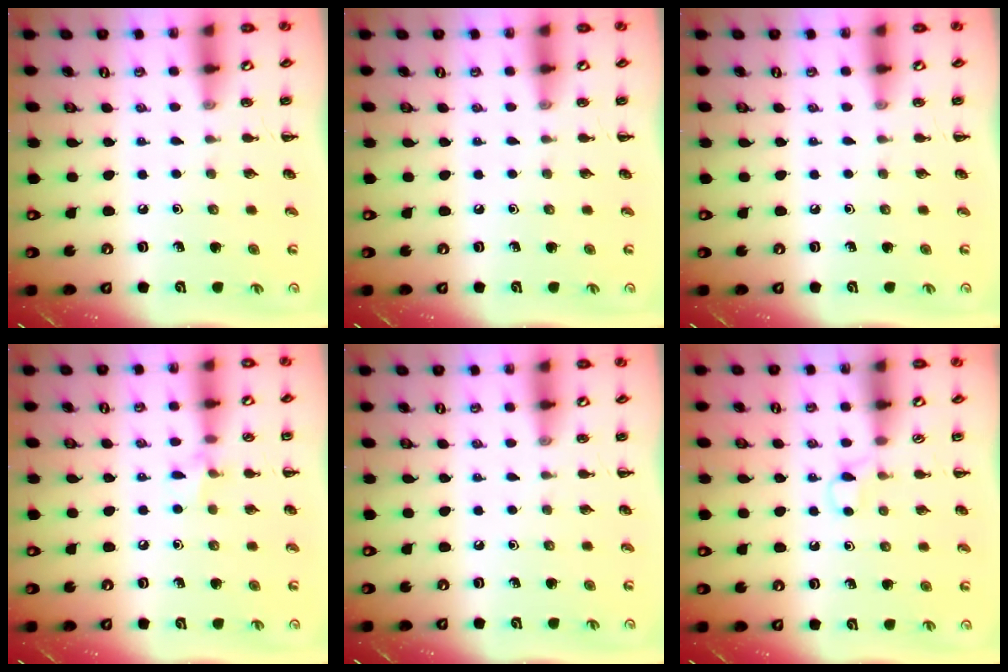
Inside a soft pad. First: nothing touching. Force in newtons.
{"total": 0.0}
{"total": 0.0}
{"total": 5.9, "press": 5.6, "slide": 1.9}
{"total": 0.0}
{"total": 2.6, "press": 2.5, "slide": 0.9}